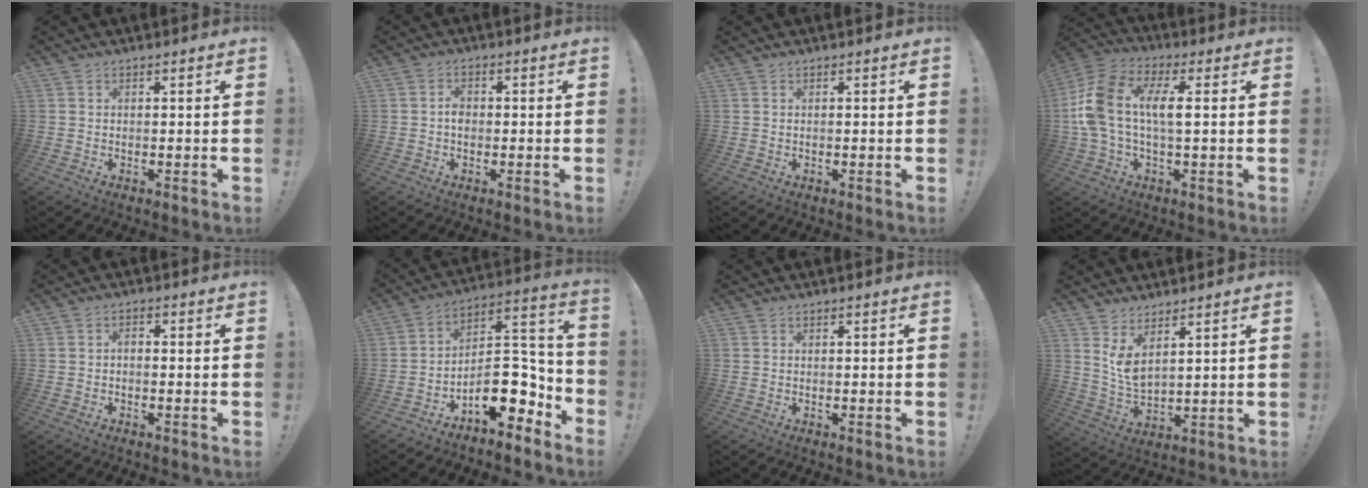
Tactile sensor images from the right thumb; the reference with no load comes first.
{"total": 2.7, "force": [-0.6, 1.9, 1.8], "torque": [-0.027, 0.006, -0.013]}
{"total": 0.0}
{"total": 12.3, "force": [0.5, 5.7, 10.9], "torque": [-0.228, 0.004, 0.008]}
{"total": 1.2, "force": [-0.9, 0.4, 0.7], "torque": [-0.011, 0.006, -0.018]}
{"total": 15.1, "force": [-6.8, 8.6, 10.4], "torque": [-0.118, 0.036, -0.100]}
{"total": 0.0}
{"total": 7.1, "force": [4.9, 2.4, 4.6], "torque": [-0.095, -0.037, 0.089]}